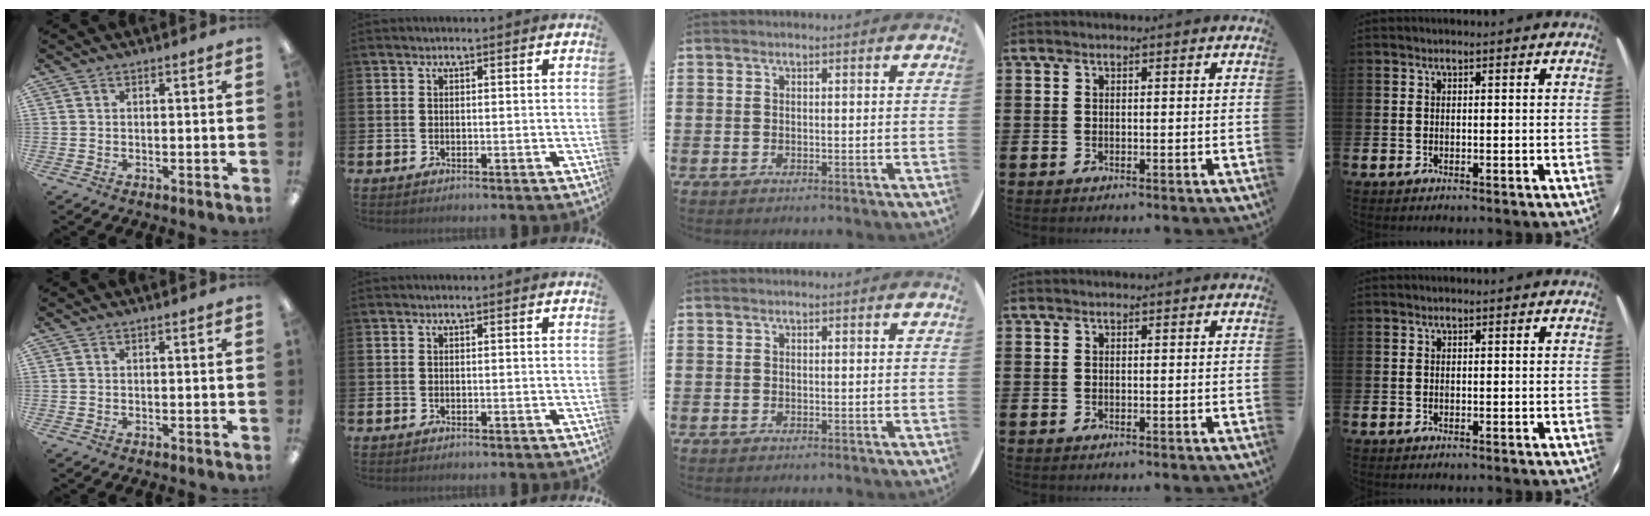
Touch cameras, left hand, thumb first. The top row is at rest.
{}